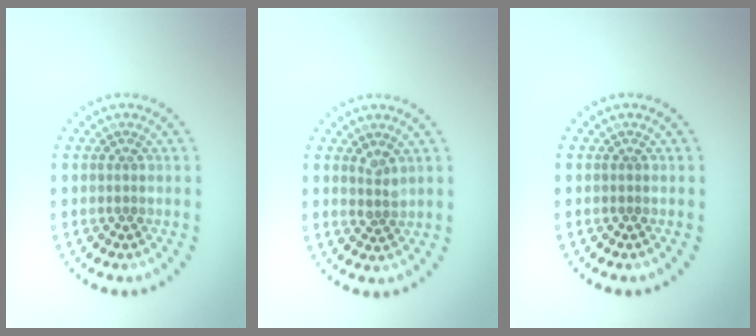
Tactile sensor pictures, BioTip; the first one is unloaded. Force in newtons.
{"total": 1.3, "press": 1.1, "slide": 0.7}
{"total": 0.0}